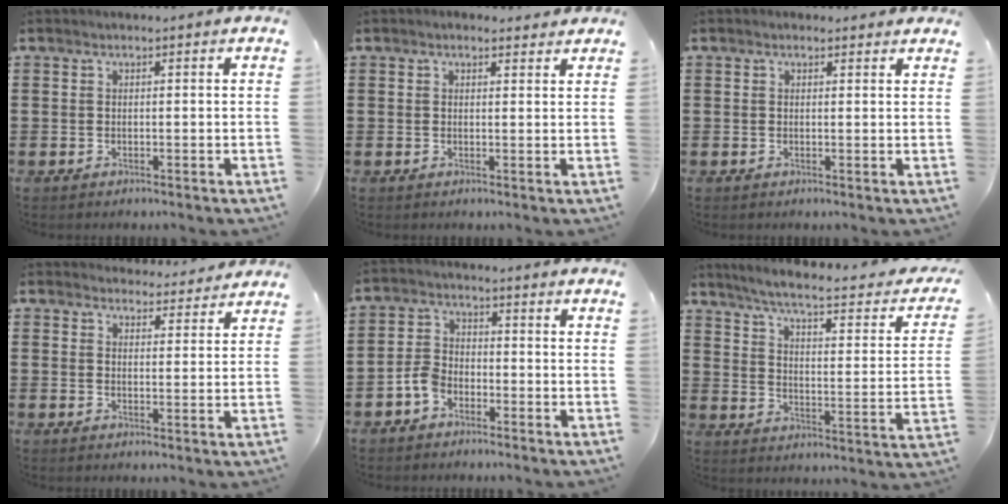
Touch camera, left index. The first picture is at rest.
{"total": 1.5, "force": [1.3, 0.6, 0.3], "torque": [-0.009, 0.005, 0.025]}
{"total": 0.9, "force": [0.7, 0.4, 0.3], "torque": [-0.007, 0.004, 0.014]}
{"total": 3.8, "force": [3.7, 0.7, 0.5], "torque": [-0.013, -0.017, 0.068]}
{"total": 3.8, "force": [-2.4, 2.3, 1.9], "torque": [-0.058, 0.004, -0.051]}
{"total": 5.3, "force": [4.1, -0.2, 3.4], "torque": [-0.086, -0.034, 0.060]}